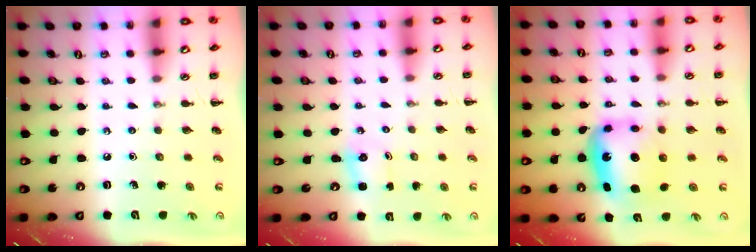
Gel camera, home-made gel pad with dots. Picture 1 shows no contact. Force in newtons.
{"total": 1.3, "press": 1.2, "slide": 0.3}
{"total": 6.3, "press": 6.1, "slide": 1.6}